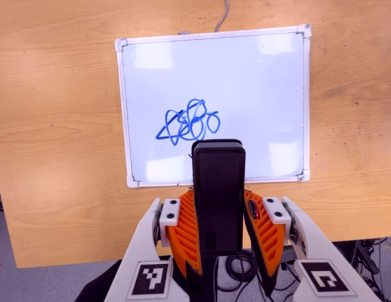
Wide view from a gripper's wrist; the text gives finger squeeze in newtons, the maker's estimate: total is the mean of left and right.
{"total": 3.9, "left": 2.5, "right": 5.3}